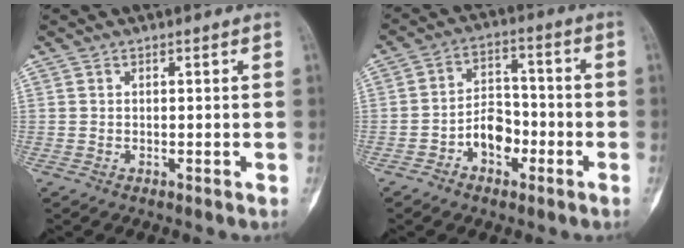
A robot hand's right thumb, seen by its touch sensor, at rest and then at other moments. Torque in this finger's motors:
{"motor_torque": [-0.07, 0.26, 0.26, 0.17, -0.04]}